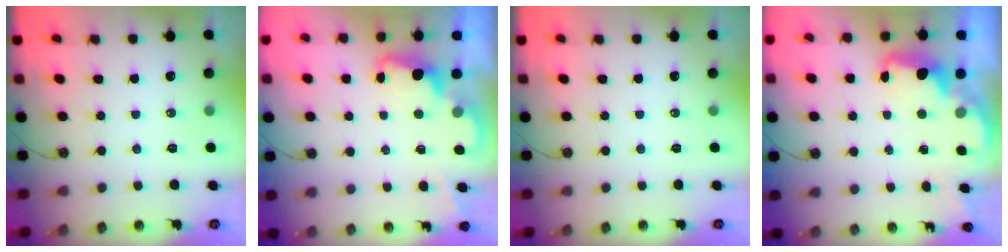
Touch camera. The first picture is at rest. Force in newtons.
{"total": 2.4, "press": 2.3, "slide": 0.5}
{"total": 0.0}
{"total": 2.6, "press": 2.5, "slide": 0.5}